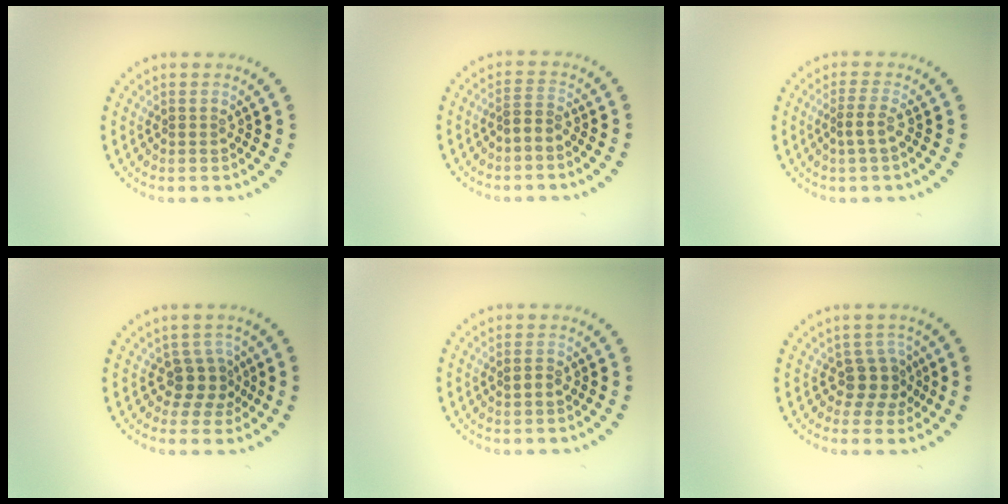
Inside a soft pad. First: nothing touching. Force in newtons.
{"total": 1.3, "press": 1.0, "slide": 0.7}
{"total": 1.8, "press": 1.4, "slide": 1.2}
{"total": 2.6, "press": 1.9, "slide": 1.7}
{"total": 1.0, "press": 1.0, "slide": 0.3}
{"total": 2.6, "press": 2.1, "slide": 1.6}